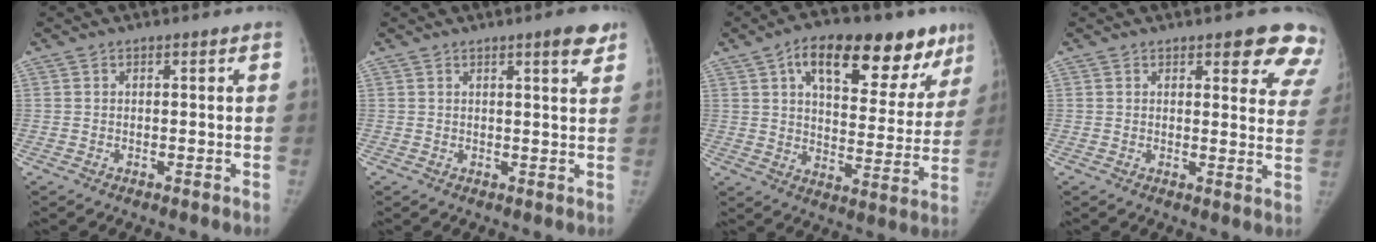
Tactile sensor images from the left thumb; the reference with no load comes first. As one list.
[{"total": 4.1, "force": [2.6, 0.6, 3.1], "torque": [-0.030, -0.014, 0.033]}, {"total": 24.3, "force": [13.4, 11.2, 16.9], "torque": [-0.192, -0.010, 0.195]}, {"total": 11.1, "force": [8.0, 4.3, 6.3], "torque": [-0.017, -0.036, 0.072]}]